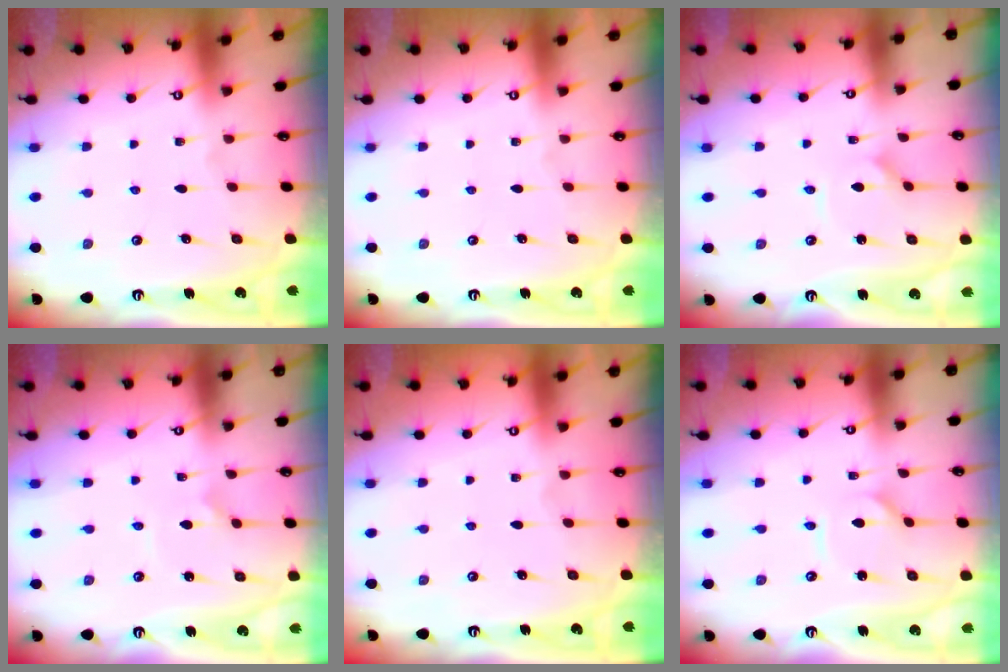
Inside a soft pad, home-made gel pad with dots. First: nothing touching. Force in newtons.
{"total": 0.0}
{"total": 1.2, "press": 1.2, "slide": 0.2}
{"total": 2.1, "press": 2.1, "slide": 0.1}
{"total": 0.0}
{"total": 1.8, "press": 1.8, "slide": 0.2}